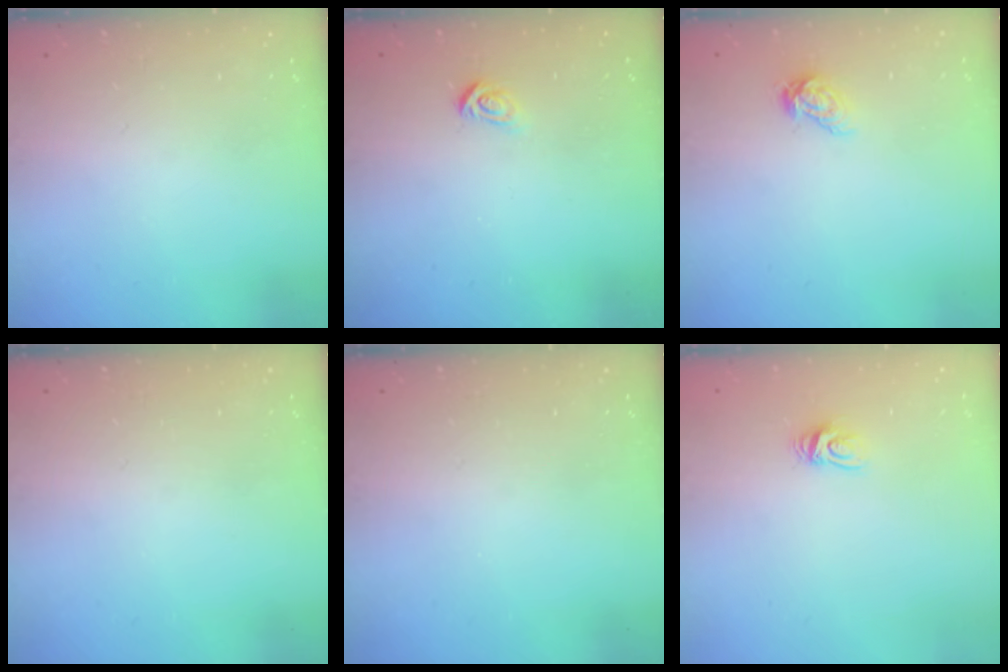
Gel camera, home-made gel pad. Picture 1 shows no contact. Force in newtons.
{"total": 3.2, "press": 3.2, "slide": 0.2}
{"total": 6.5, "press": 6.5, "slide": 0.4}
{"total": 0.0}
{"total": 0.0}
{"total": 4.6, "press": 4.6, "slide": 0.2}